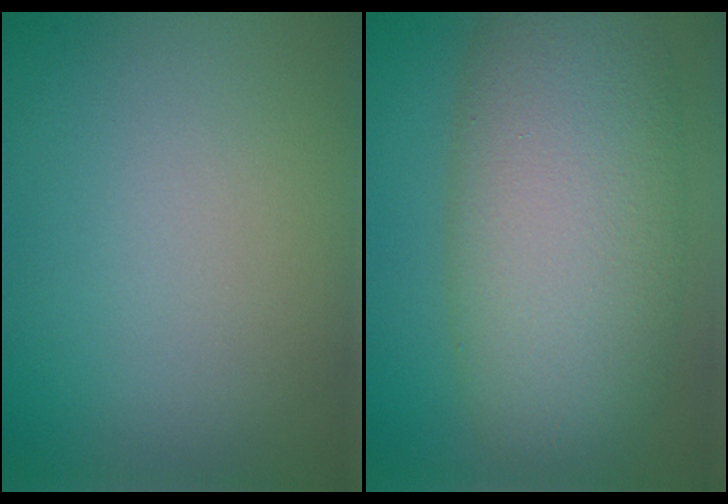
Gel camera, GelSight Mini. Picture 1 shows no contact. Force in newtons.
{"total": 10.7, "press": 10.7, "slide": 0.5}